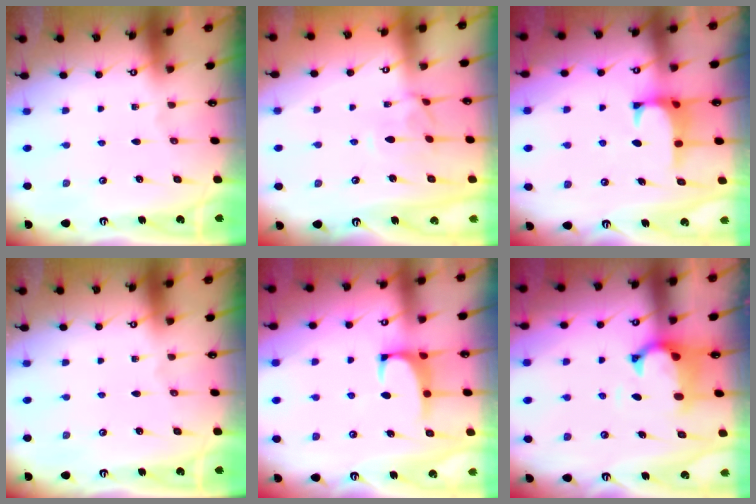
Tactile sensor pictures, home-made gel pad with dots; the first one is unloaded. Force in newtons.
{"total": 2.2, "press": 2.1, "slide": 0.5}
{"total": 1.2, "press": 1.1, "slide": 0.6}
{"total": 0.0}
{"total": 0.7, "press": 0.4, "slide": 0.6}
{"total": 3.5, "press": 3.2, "slide": 1.4}